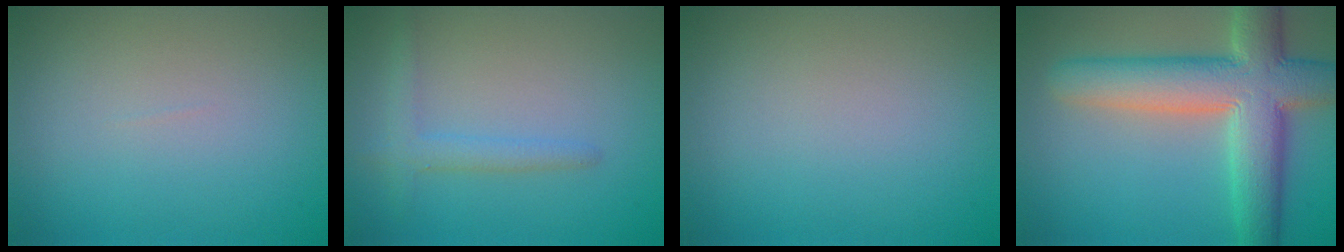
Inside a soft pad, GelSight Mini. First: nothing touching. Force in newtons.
{"total": 2.1, "press": 2.1, "slide": 0.1}
{"total": 0.0}
{"total": 10.0, "press": 10.0, "slide": 0.4}